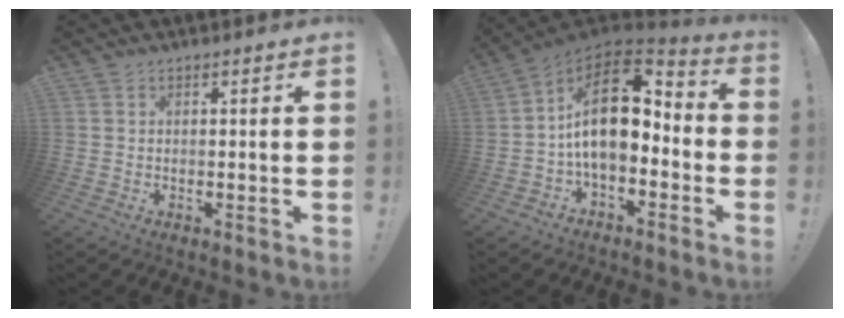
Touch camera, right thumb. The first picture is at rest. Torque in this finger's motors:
{"motor_torque": [2.64, 2.36, 1.45, -1.32, 0.16]}